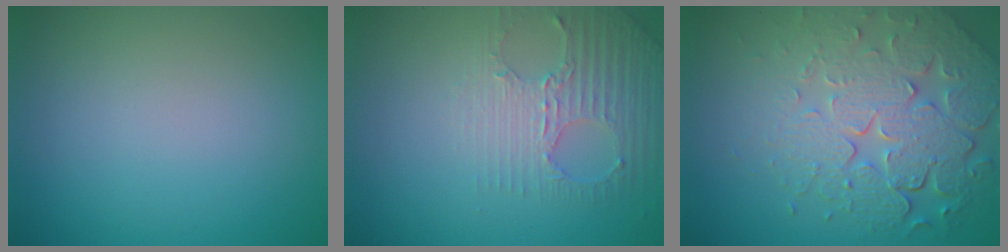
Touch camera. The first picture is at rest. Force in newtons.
{"total": 2.9, "press": 2.7, "slide": 1.1}
{"total": 8.2, "press": 5.8, "slide": 5.8}